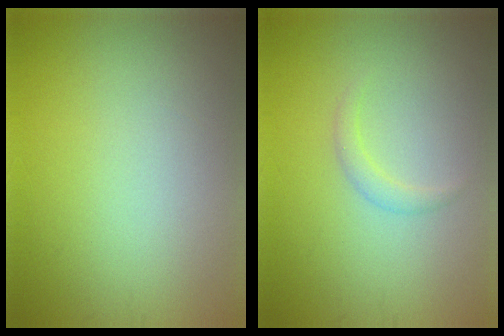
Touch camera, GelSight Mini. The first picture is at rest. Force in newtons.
{"total": 1.1, "press": 1.1, "slide": 0.0}